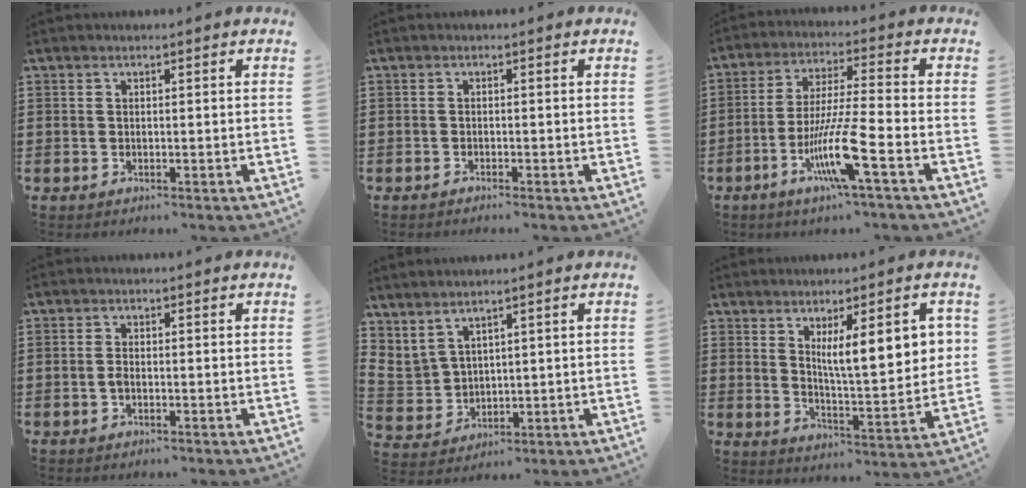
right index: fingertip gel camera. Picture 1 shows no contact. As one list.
[{"total": 0.7, "force": [-0.7, 0.0, 0.1], "torque": [-0.005, -0.002, -0.014]}, {"total": 11.1, "force": [-5.1, 0.4, 9.9], "torque": [-0.201, -0.013, -0.099]}, {"total": 1.3, "force": [-0.6, 0.4, 1.1], "torque": [-0.031, -0.007, -0.012]}, {"total": 2.5, "force": [2.1, 1.3, 0.1], "torque": [-0.018, -0.006, 0.039]}, {"total": 9.3, "force": [3.4, 2.3, 8.3], "torque": [-0.139, -0.004, 0.053]}]